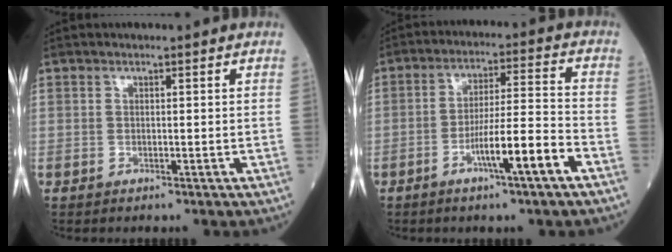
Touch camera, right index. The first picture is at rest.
{"total": 9.2, "force": [-4.7, -0.5, 7.9], "torque": [-0.140, 0.004, -0.079]}